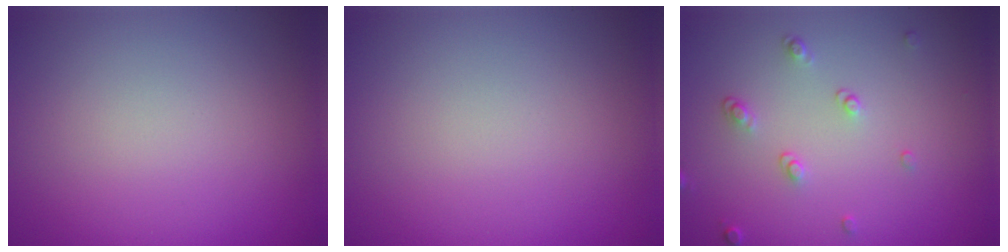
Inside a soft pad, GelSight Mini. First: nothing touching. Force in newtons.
{"total": 0.0}
{"total": 1.5, "press": 1.0, "slide": 1.1}